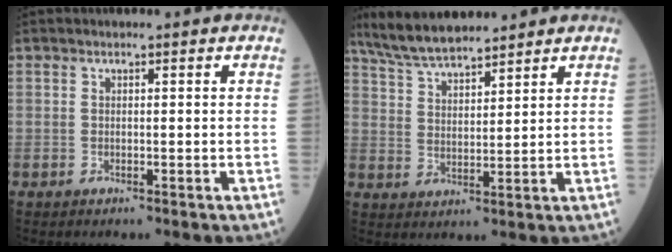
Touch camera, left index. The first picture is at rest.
{"total": 10.3, "force": [9.1, 1.8, 4.5], "torque": [-0.090, 0.023, 0.167]}